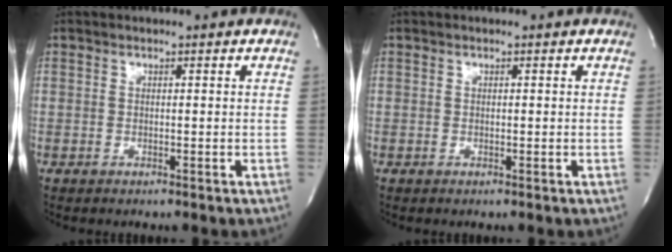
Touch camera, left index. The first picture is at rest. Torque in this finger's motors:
{"motor_torque": [-0.64, 0.18, -0.07, -0.01]}